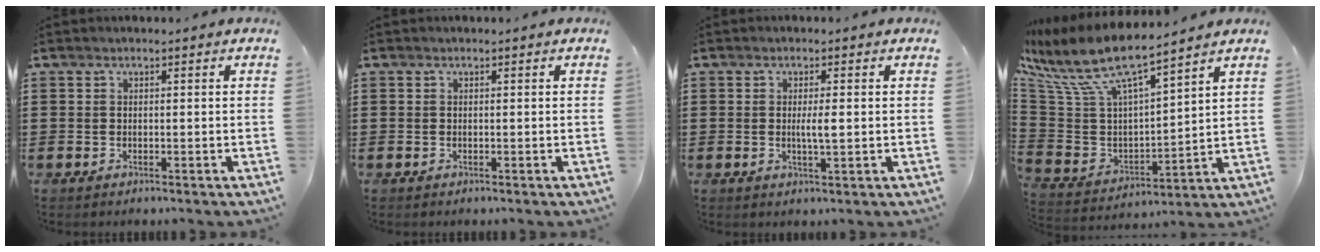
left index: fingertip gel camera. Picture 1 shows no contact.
{"total": 0.0}
{"total": 2.7, "force": [0.1, 0.3, 2.7], "torque": [-0.050, -0.004, 0.001]}
{"total": 9.9, "force": [7.2, 2.4, 6.4], "torque": [-0.163, -0.050, 0.121]}